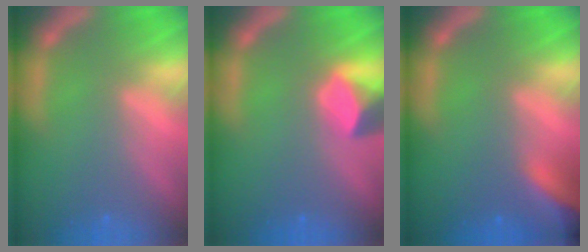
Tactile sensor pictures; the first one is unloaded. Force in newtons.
{"total": 3.4}
{"total": 10.0}